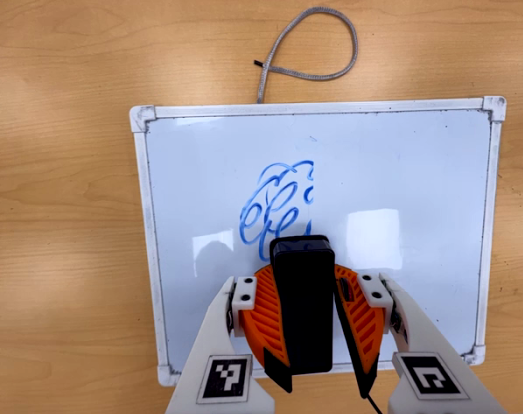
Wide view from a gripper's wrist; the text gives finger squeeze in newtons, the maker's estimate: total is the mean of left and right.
{"total": 10.8, "left": 10.2, "right": 11.4}